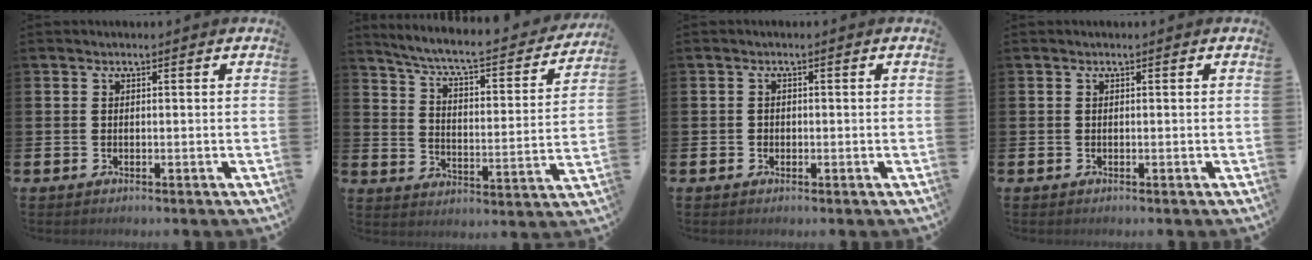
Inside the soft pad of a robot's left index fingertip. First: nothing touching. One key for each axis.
{"total": 6.5, "fx": 5.8, "fy": 0.9, "fz": 2.9, "tx": -0.079, "ty": -0.048, "tz": 0.090}
{"total": 0.8, "fx": -0.2, "fy": 0.8, "fz": 0.1, "tx": -0.002, "ty": 0.004, "tz": -0.006}
{"total": 0.0}